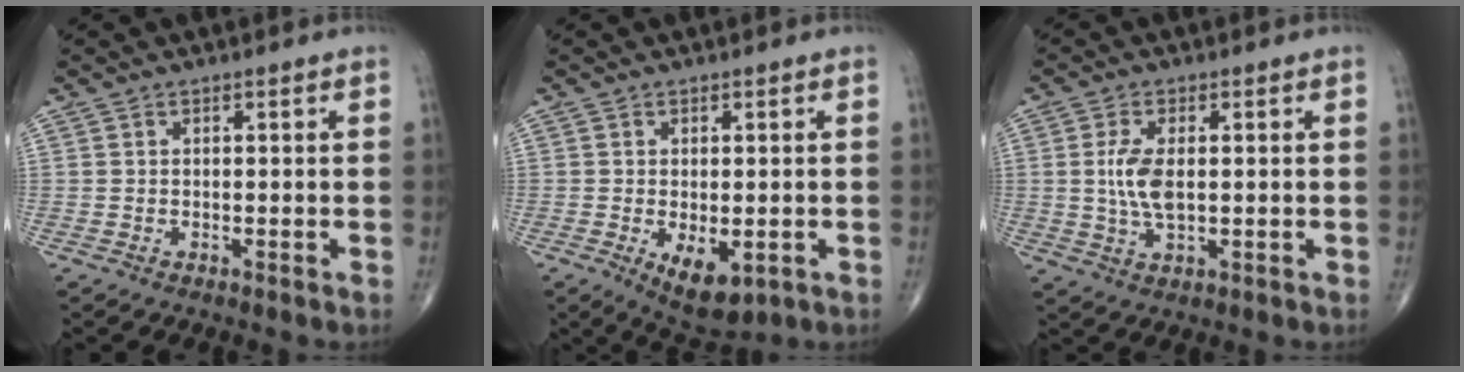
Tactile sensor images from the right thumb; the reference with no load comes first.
{"total": 7.2, "force": [-2.1, 3.7, 5.9], "torque": [-0.084, -0.011, -0.020]}
{"total": 6.2, "force": [0.5, 2.9, 5.5], "torque": [-0.117, -0.006, 0.010]}